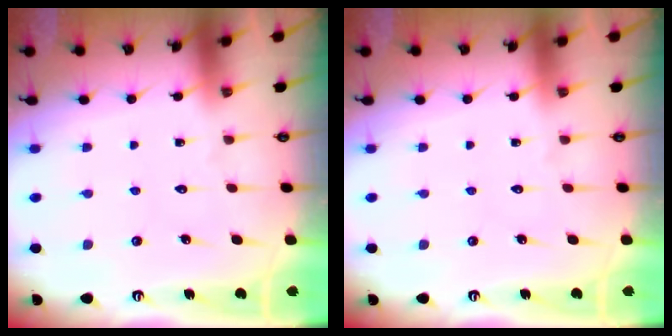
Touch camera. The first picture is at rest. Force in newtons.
{"total": 0.0}